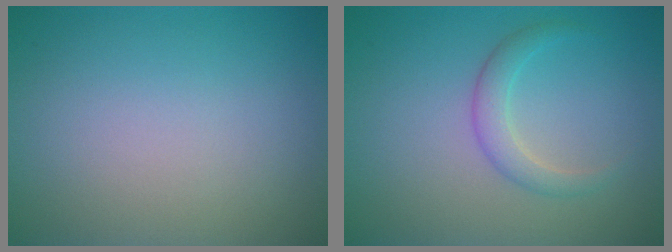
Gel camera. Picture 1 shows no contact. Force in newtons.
{"total": 2.0, "press": 2.0, "slide": 0.0}